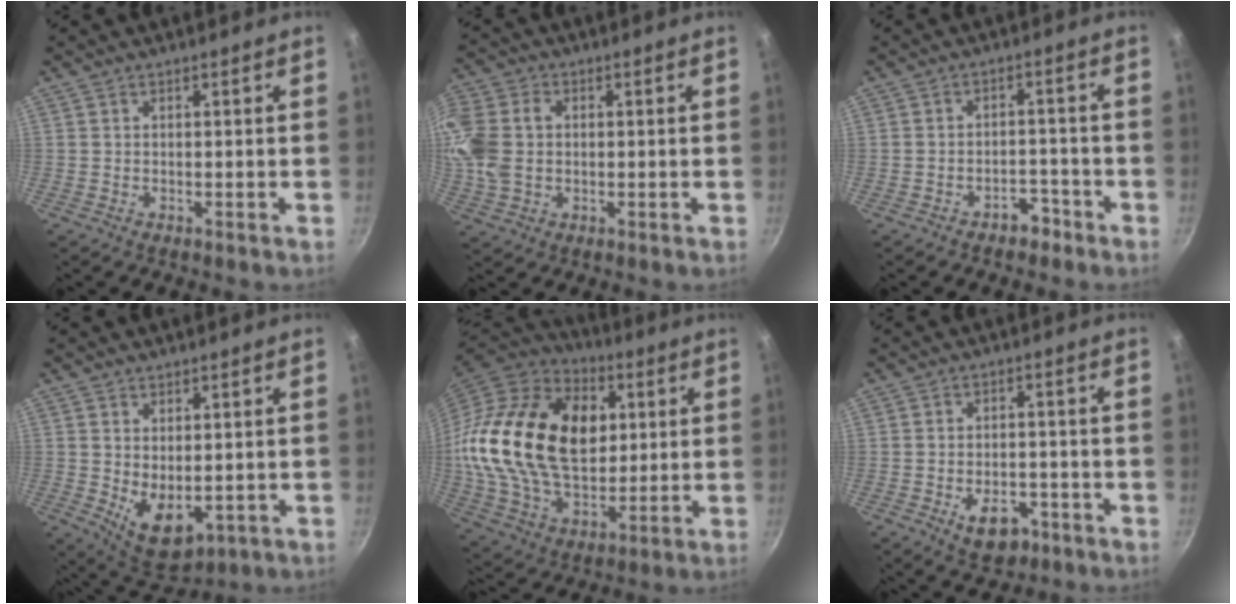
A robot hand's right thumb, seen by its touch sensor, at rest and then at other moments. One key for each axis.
{"total": 12.8, "fx": 0.6, "fy": 9.8, "fz": 8.2, "tx": -0.182, "ty": 0.009, "tz": 0.005}
{"total": 3.7, "fx": -2.6, "fy": 2.2, "fz": 1.5, "tx": -0.001, "ty": 0.032, "tz": -0.027}
{"total": 8.3, "fx": -0.5, "fy": 5.1, "fz": 6.5, "tx": -0.082, "ty": -0.022, "tz": 0.012}
{"total": 31.1, "fx": 5.8, "fy": 20.1, "fz": 23.0, "tx": -0.405, "ty": 0.005, "tz": 0.102}
{"total": 7.2, "fx": -3.4, "fy": 4.5, "fz": 4.5, "tx": -0.046, "ty": 0.016, "tz": -0.045}